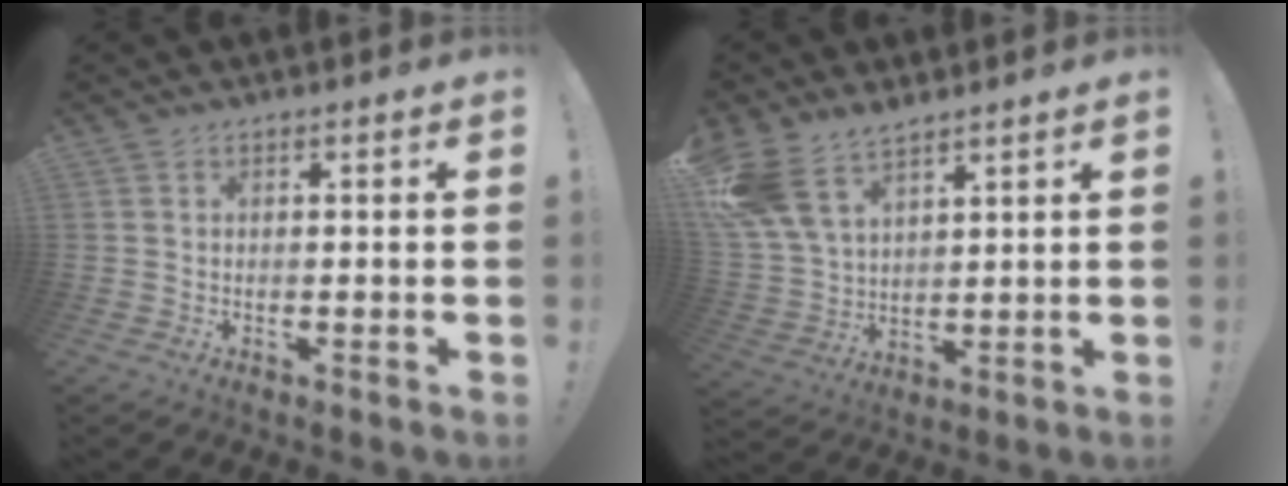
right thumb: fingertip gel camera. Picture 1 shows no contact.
{"total": 11.9, "force": [8.9, 5.9, 5.3], "torque": [-0.115, -0.046, 0.175]}